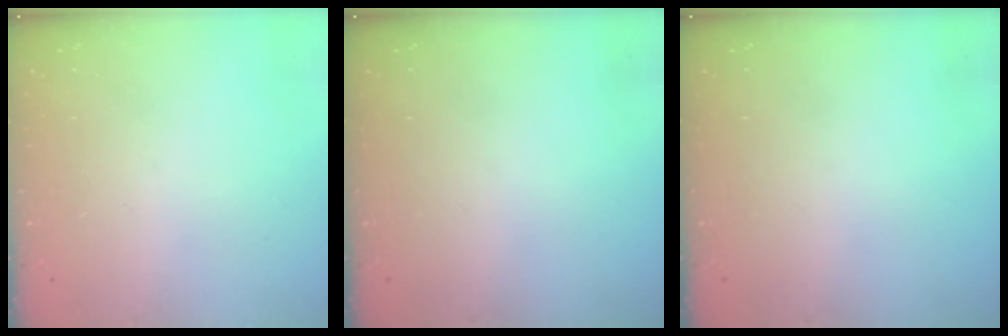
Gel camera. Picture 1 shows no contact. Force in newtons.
{"total": 0.0}
{"total": 0.0}